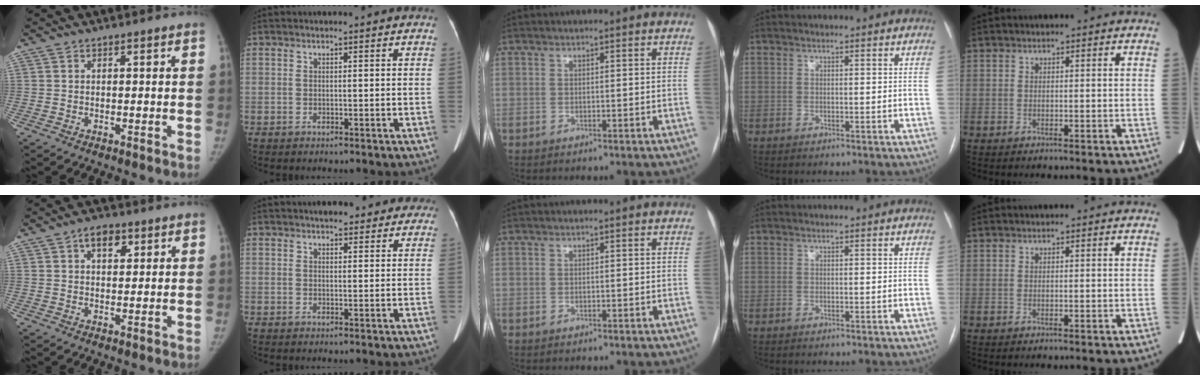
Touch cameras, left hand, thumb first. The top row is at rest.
{"thumb": {"total": 4.7, "force": [2.1, 2.8, 3.1], "torque": [-0.031, -0.002, 0.027]}, "index": {"total": 5.7, "force": [4.5, 2.1, 2.7], "torque": [-0.020, 0.016, 0.050]}}